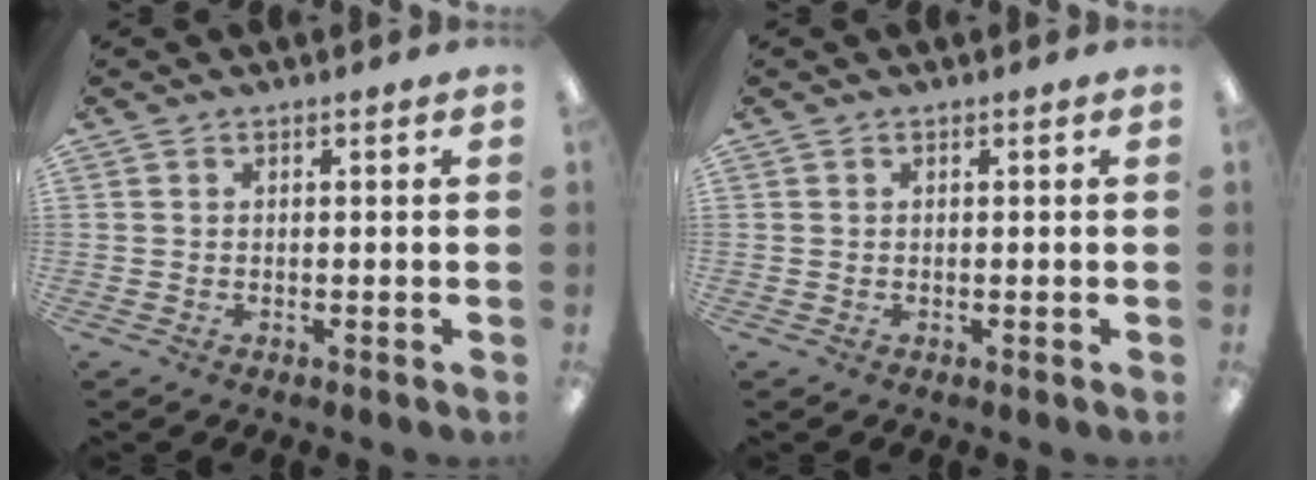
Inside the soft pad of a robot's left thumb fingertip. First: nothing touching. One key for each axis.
{"total": 0.0}